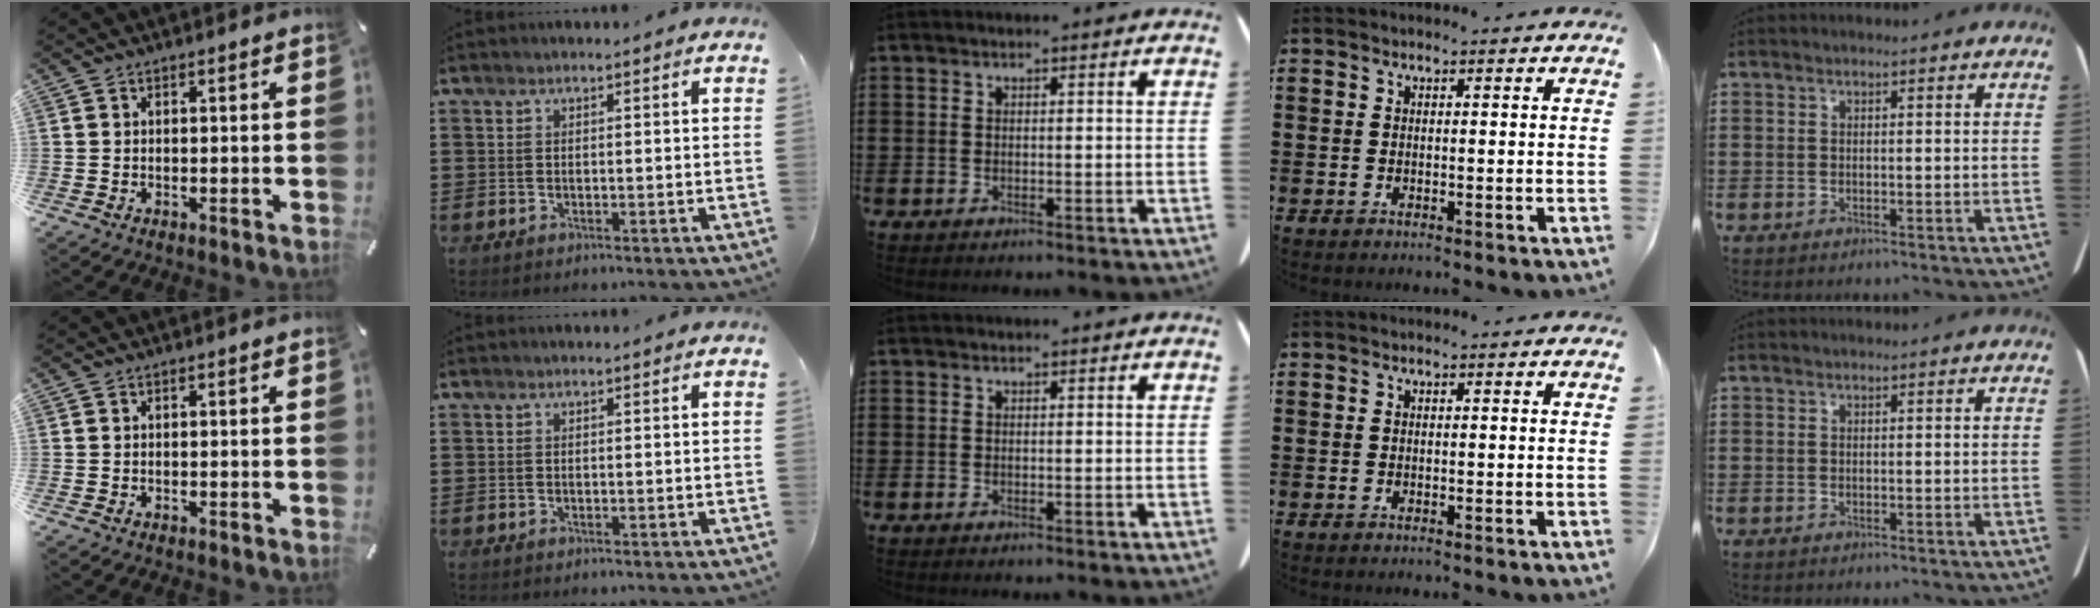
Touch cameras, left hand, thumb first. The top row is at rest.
{}